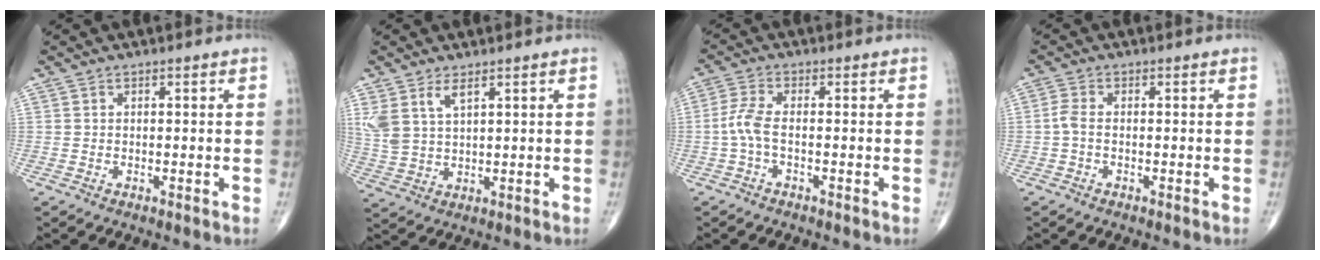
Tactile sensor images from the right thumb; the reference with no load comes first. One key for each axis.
{"total": 5.7, "fx": 3.1, "fy": 2.4, "fz": 4.1, "tx": -0.089, "ty": -0.012, "tz": 0.073}
{"total": 4.0, "fx": -1.0, "fy": 1.2, "fz": 3.7, "tx": -0.093, "ty": 0.006, "tz": -0.027}
{"total": 2.1, "fx": -0.5, "fy": 1.0, "fz": 1.8, "tx": -0.043, "ty": 0.001, "tz": -0.015}